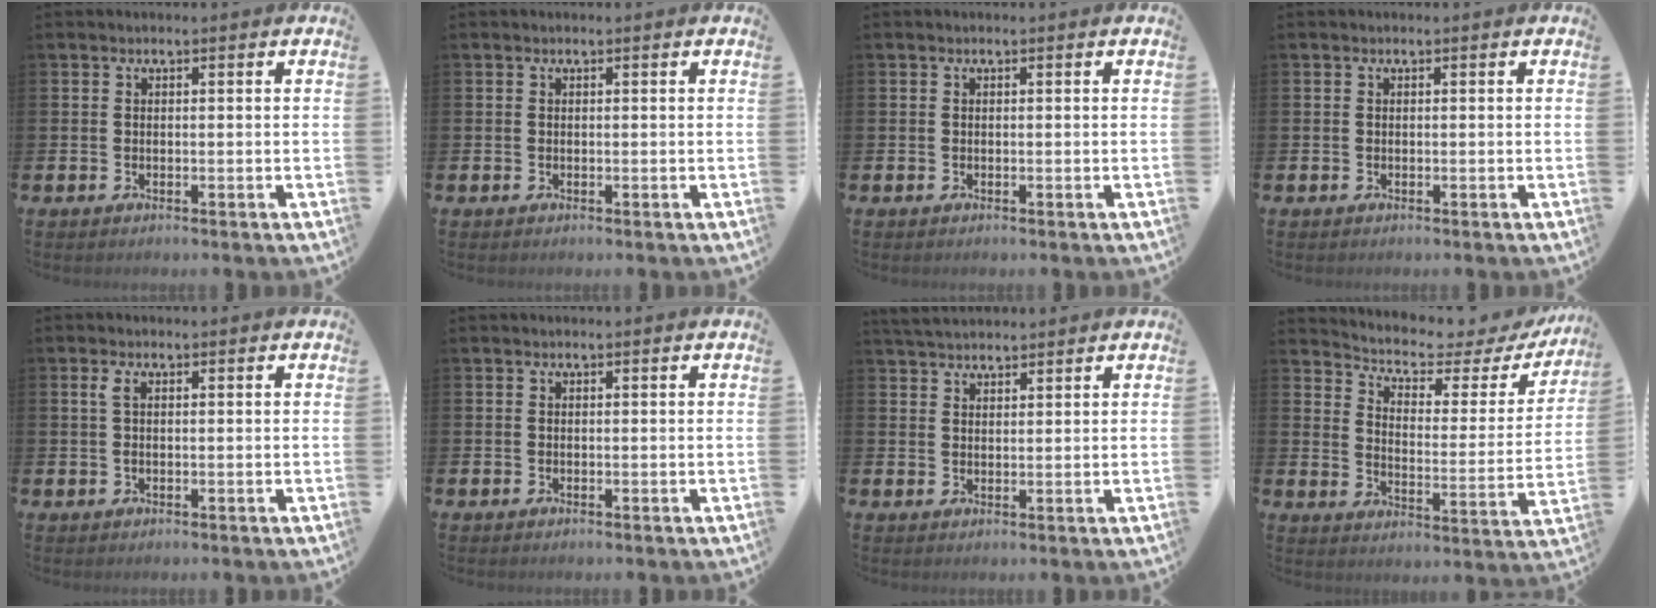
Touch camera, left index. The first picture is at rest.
{"total": 0.0}
{"total": 0.0}
{"total": 0.0}
{"total": 1.7, "force": [0.4, 0.7, 1.5], "torque": [-0.033, 0.008, 0.006]}
{"total": 0.0}
{"total": 3.5, "force": [3.4, 0.6, 0.4], "torque": [-0.015, -0.011, 0.064]}
{"total": 5.0, "force": [4.5, 1.5, 1.6], "torque": [-0.055, -0.038, 0.066]}